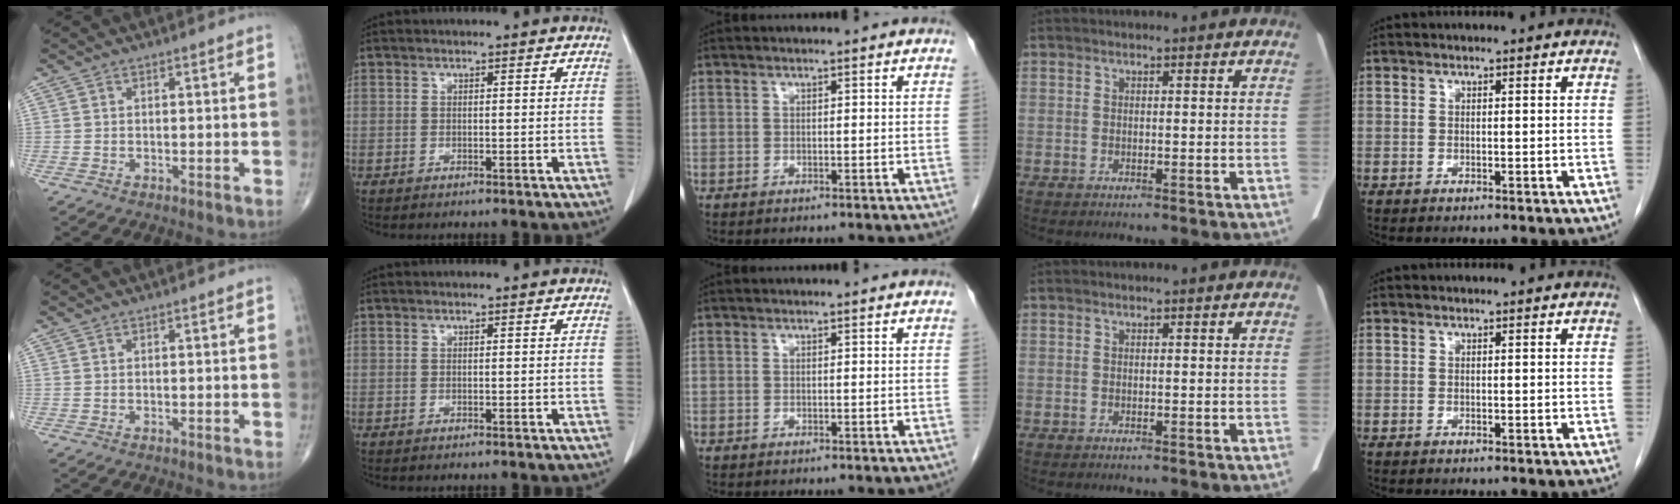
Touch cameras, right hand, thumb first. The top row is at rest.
{}